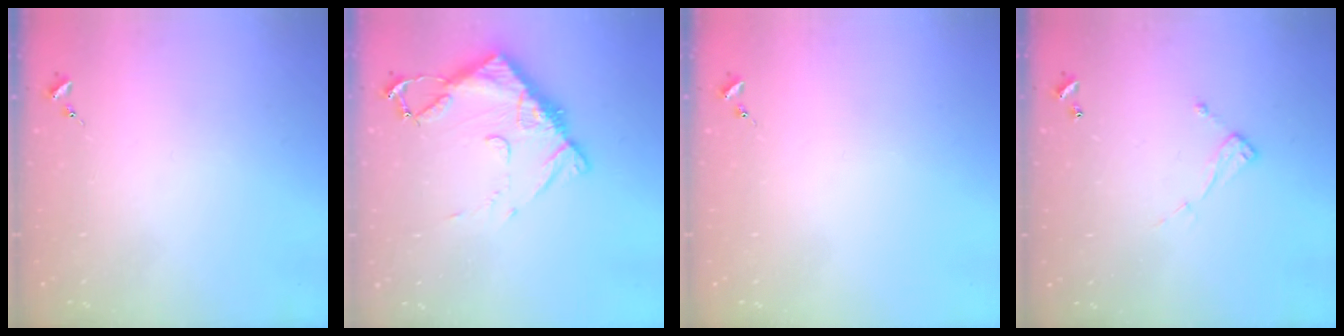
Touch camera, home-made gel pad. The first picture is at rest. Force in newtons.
{"total": 11.5, "press": 11.5, "slide": 1.1}
{"total": 0.0}
{"total": 7.1, "press": 7.1, "slide": 0.3}